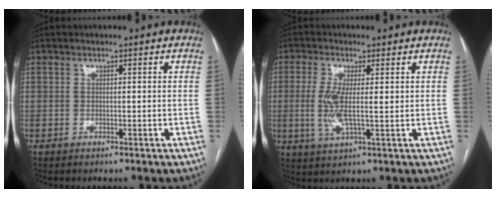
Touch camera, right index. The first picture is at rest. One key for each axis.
{"total": 5.8, "fx": 0.2, "fy": 1.3, "fz": 5.6, "tx": -0.128, "ty": -0.008, "tz": 0.005}